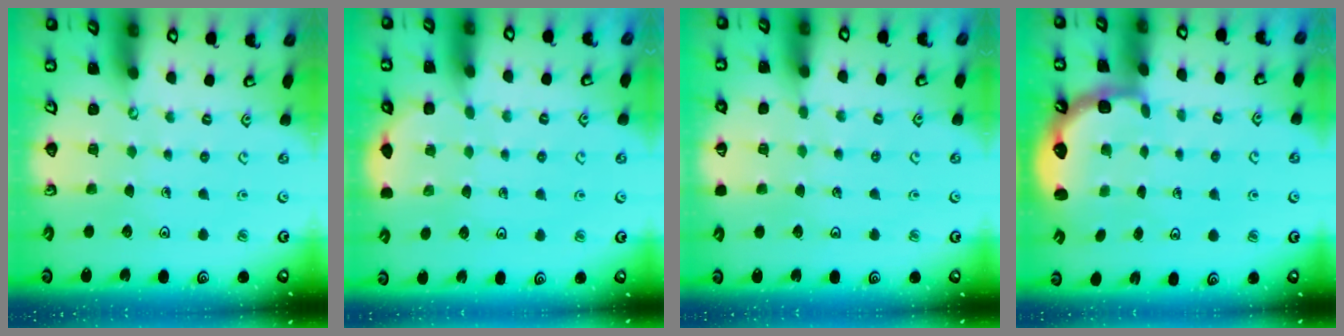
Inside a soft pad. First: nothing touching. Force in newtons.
{"total": 3.2, "press": 2.8, "slide": 1.4}
{"total": 2.0, "press": 2.0, "slide": 0.3}
{"total": 2.6, "press": 2.2, "slide": 1.4}